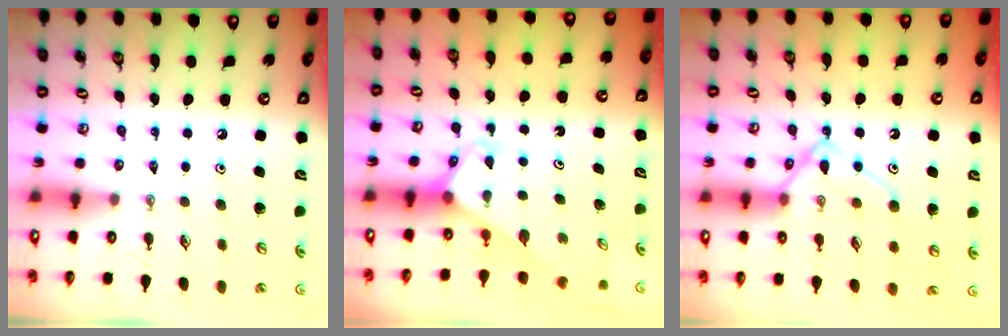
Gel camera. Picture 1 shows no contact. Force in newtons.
{"total": 3.0, "press": 3.0, "slide": 0.2}
{"total": 12.9, "press": 12.9, "slide": 0.5}